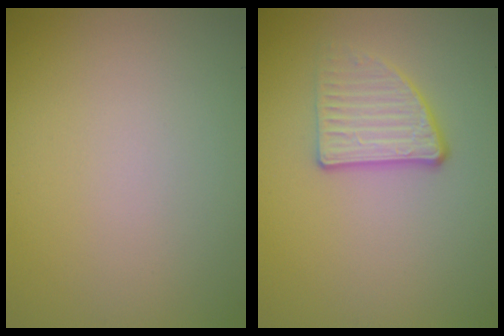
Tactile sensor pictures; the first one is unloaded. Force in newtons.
{"total": 2.8, "press": 2.3, "slide": 1.5}